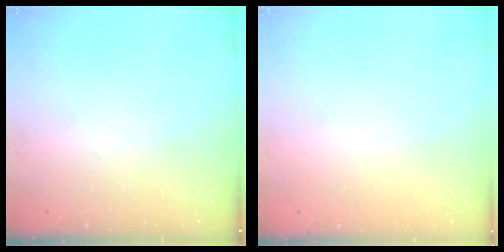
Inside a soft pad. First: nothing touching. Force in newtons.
{"total": 0.0}